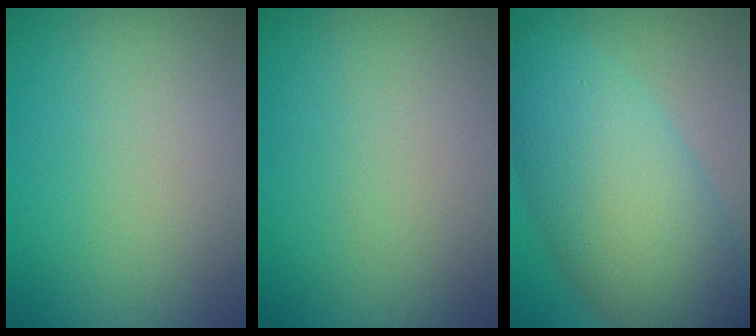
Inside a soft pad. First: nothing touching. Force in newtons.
{"total": 0.0}
{"total": 9.8, "press": 9.8, "slide": 0.2}